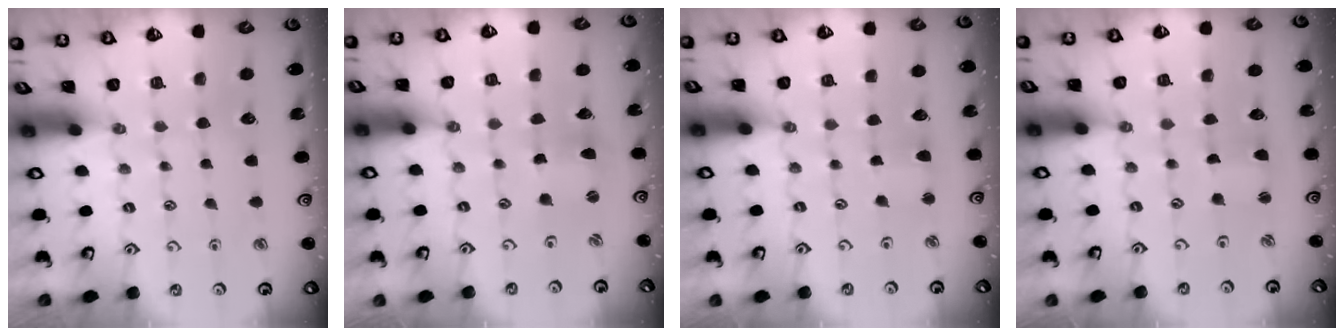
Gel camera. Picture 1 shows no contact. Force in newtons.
{"total": 2.2, "press": 2.2, "slide": 0.3}
{"total": 2.7, "press": 2.7, "slide": 0.3}
{"total": 1.7, "press": 1.7, "slide": 0.2}